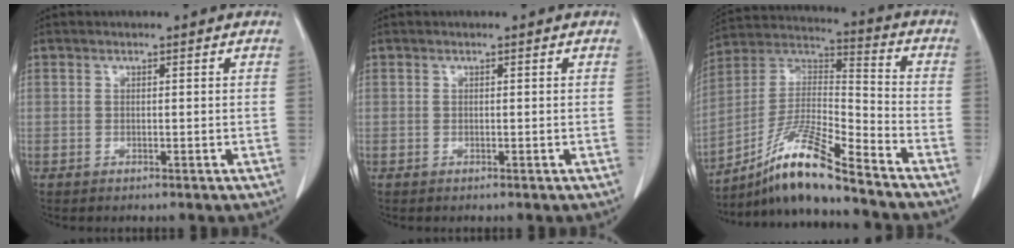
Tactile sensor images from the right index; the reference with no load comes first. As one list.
[{"total": 0.0}, {"total": 14.0, "force": [-11.1, -0.3, 8.5], "torque": [-0.163, 0.004, -0.204]}]